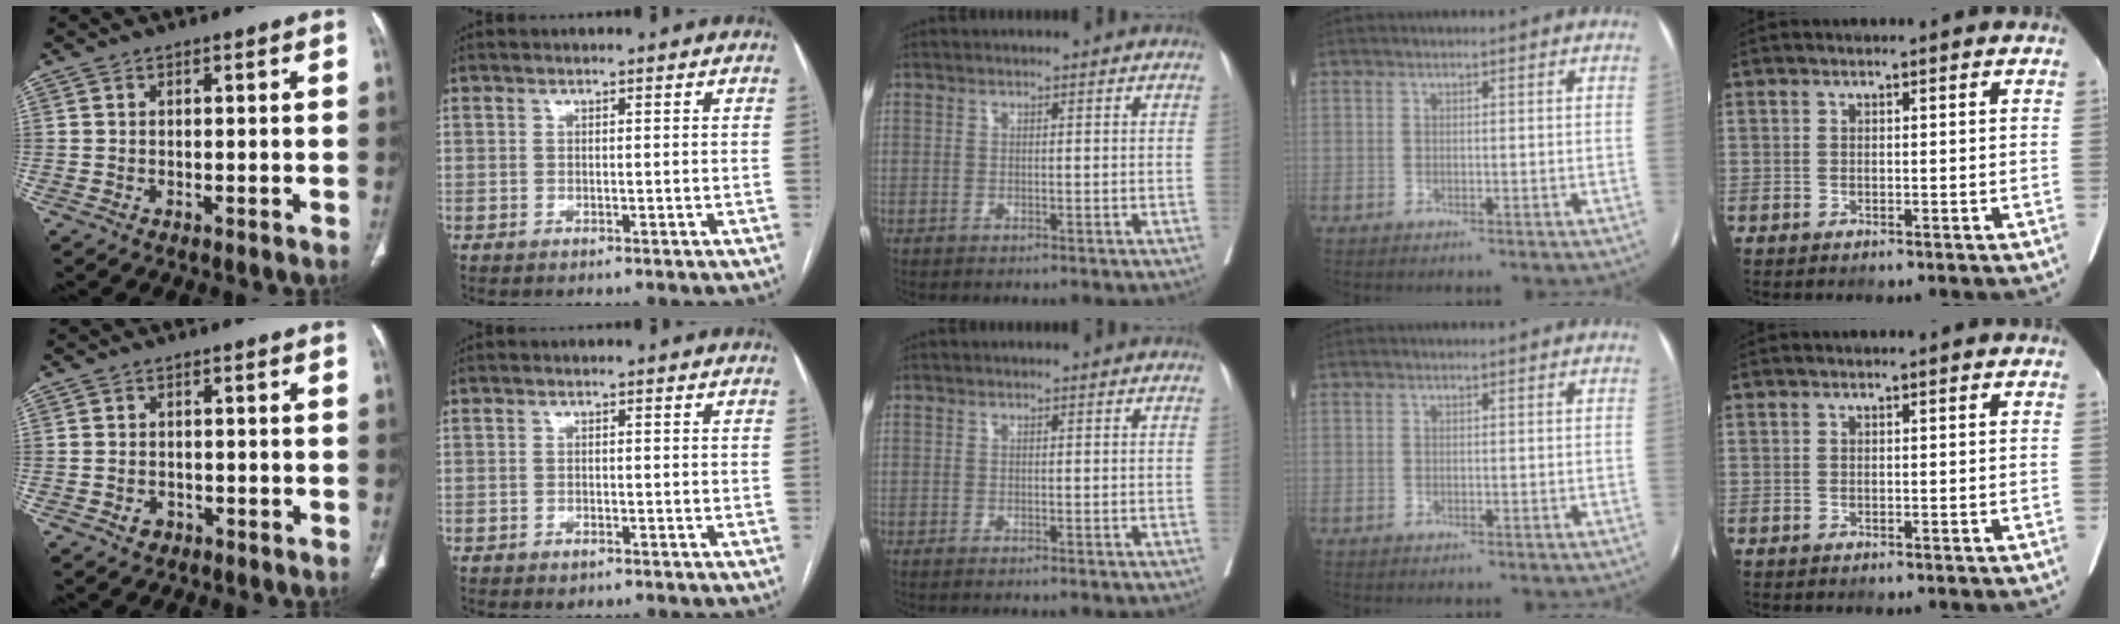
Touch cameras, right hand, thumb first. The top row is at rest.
{"thumb": {"total": 2.0, "force": [-0.9, 1.6, 0.8], "torque": [-0.011, 0.009, -0.009]}, "index": {"total": 0.9, "force": [-0.6, 0.5, 0.4], "torque": [-0.009, 0.000, -0.006]}, "middle": {"total": 0.7, "force": [-0.6, -0.1, 0.4], "torque": [-0.005, 0.001, -0.009]}}